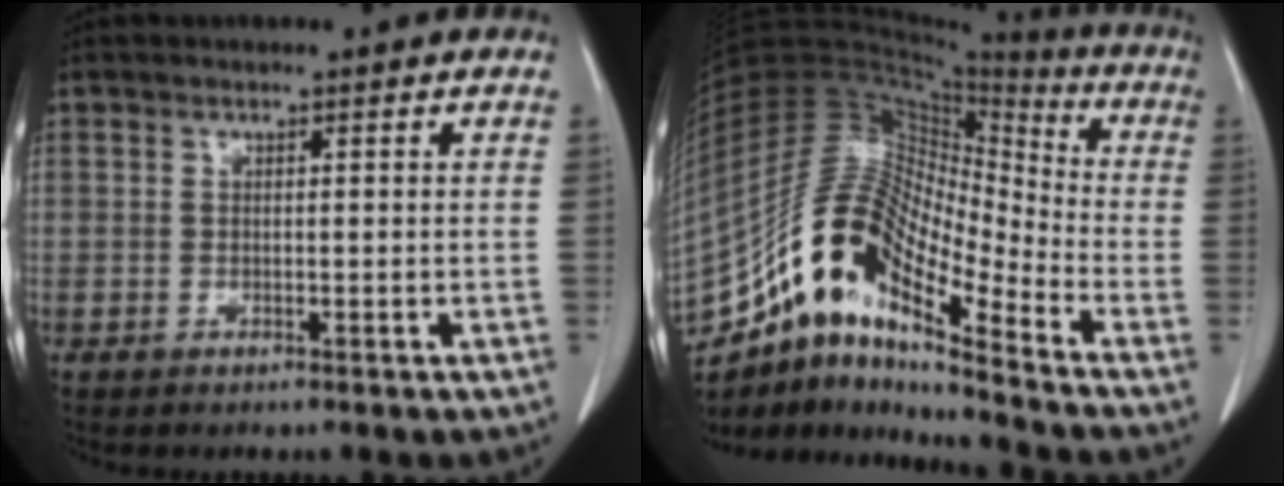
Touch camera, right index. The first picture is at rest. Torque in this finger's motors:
{"motor_torque": [1.09, -1.04, 0.76, 0.21]}